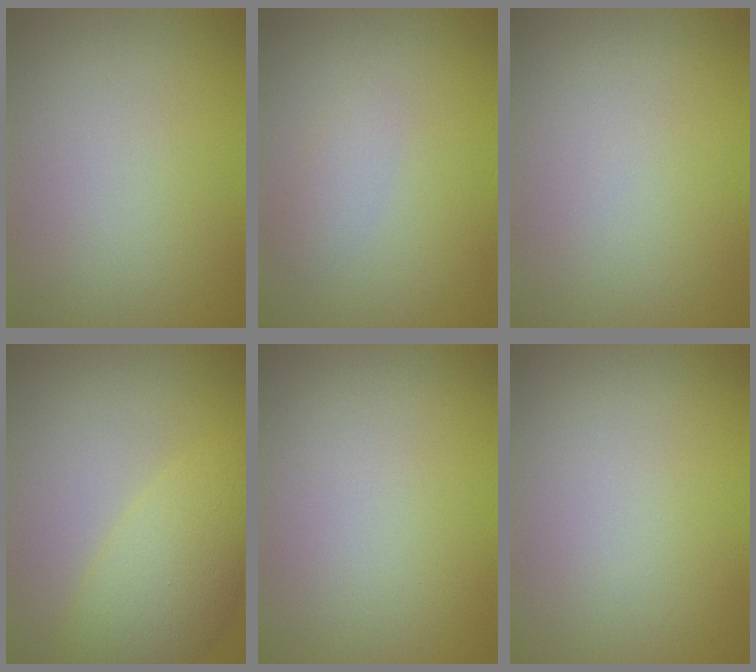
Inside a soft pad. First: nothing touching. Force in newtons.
{"total": 1.3, "press": 1.3, "slide": 0.0}
{"total": 0.0}
{"total": 5.4, "press": 5.3, "slide": 0.2}
{"total": 0.0}
{"total": 0.0}